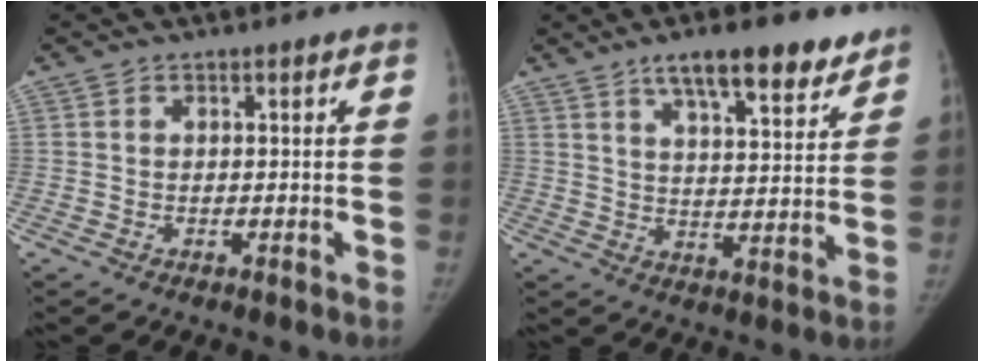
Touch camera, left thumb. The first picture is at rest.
{"total": 12.4, "force": [8.8, 3.6, 8.0], "torque": [-0.092, -0.042, 0.134]}